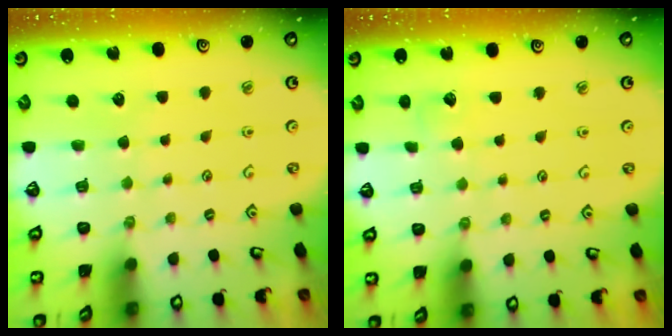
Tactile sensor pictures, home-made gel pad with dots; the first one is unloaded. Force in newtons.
{"total": 2.9, "press": 2.9, "slide": 0.2}